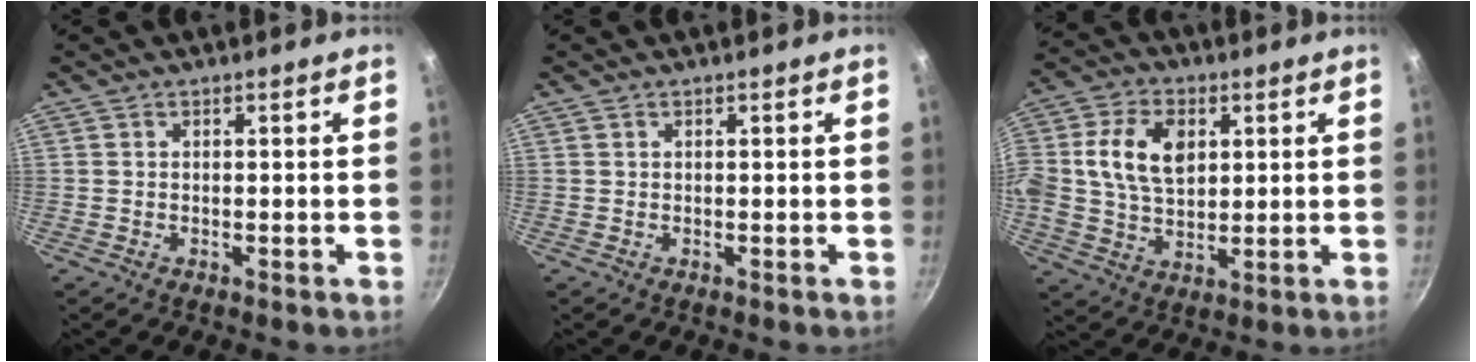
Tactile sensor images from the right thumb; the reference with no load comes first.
{"total": 0.0}
{"total": 12.4, "force": [2.7, 8.4, 8.6], "torque": [-0.147, 0.006, 0.043]}